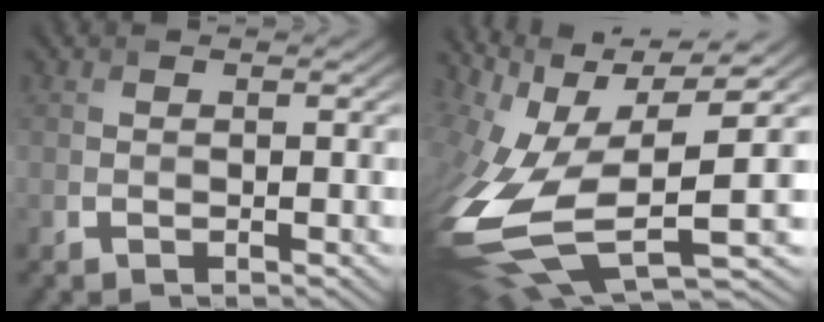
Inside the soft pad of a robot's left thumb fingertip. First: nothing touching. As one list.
[{"total": 16.3, "force": [-2.0, 7.5, 14.3], "torque": [-0.326, -0.029, -0.022]}]